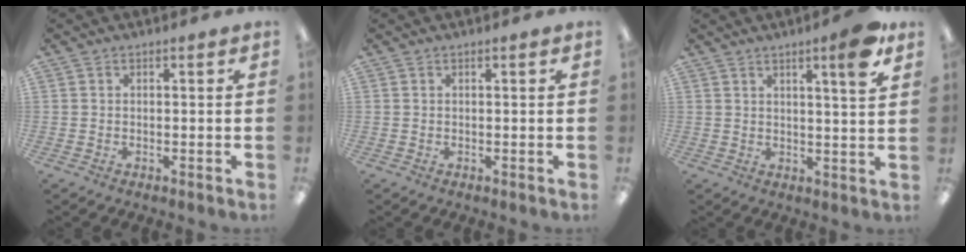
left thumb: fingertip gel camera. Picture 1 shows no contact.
{"total": 0.0}
{"total": 6.7, "force": [4.3, 0.7, 5.1], "torque": [-0.069, -0.022, 0.062]}